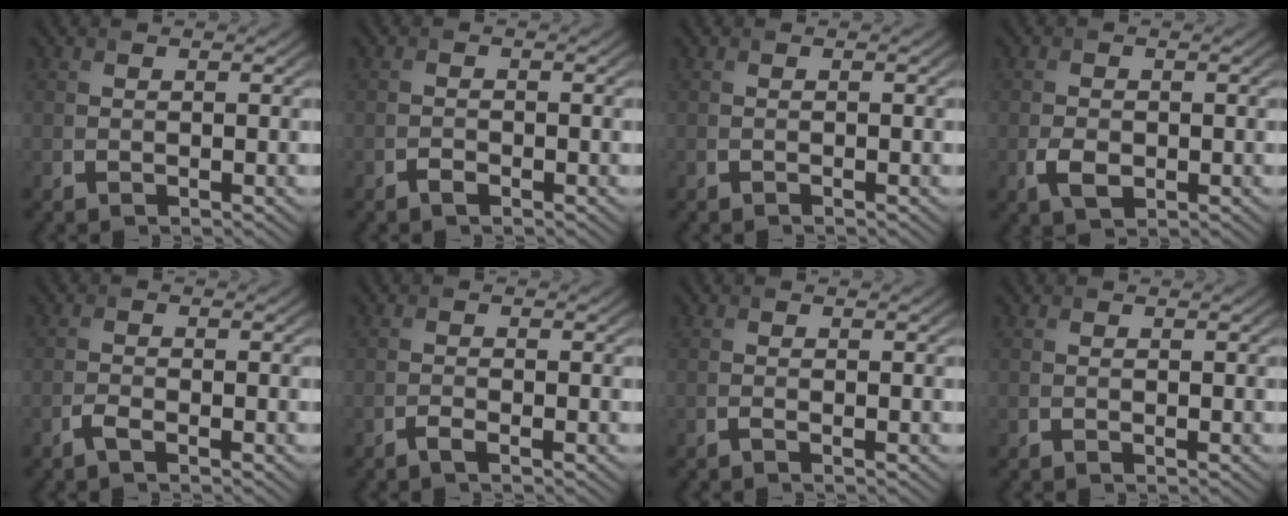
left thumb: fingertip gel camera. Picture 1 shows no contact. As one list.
[{"total": 1.0, "force": [-0.7, 0.4, 0.5], "torque": [-0.010, -0.001, -0.014]}, {"total": 0.0}, {"total": 2.7, "force": [-0.8, 1.8, 1.9], "torque": [-0.042, -0.007, -0.014]}, {"total": 1.4, "force": [-1.0, 0.4, 0.9], "torque": [-0.023, 0.001, -0.024]}, {"total": 1.1, "force": [-0.7, 0.1, 0.7], "torque": [-0.015, 0.001, -0.016]}, {"total": 0.6, "force": [-0.3, 0.0, 0.4], "torque": [-0.011, -0.002, -0.008]}, {"total": 0.0}]